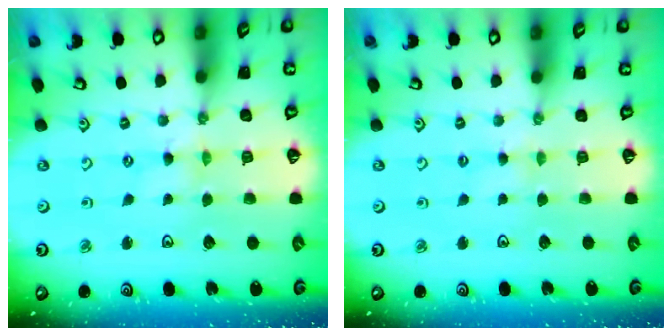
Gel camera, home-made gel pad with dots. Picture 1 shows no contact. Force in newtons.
{"total": 1.8, "press": 1.7, "slide": 0.3}